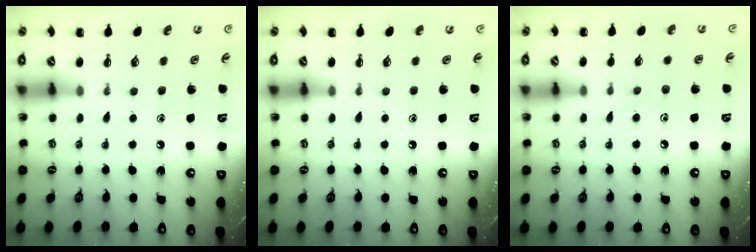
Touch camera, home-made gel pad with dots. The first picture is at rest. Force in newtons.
{"total": 0.0}
{"total": 5.8, "press": 5.5, "slide": 1.8}